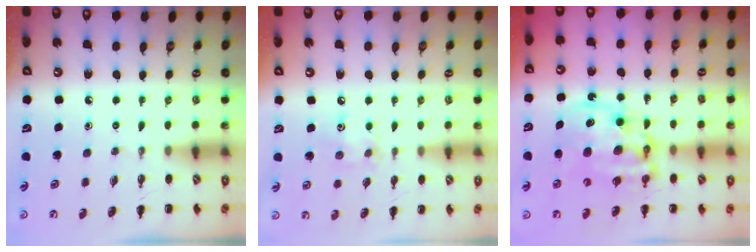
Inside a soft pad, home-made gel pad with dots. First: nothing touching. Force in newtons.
{"total": 6.6, "press": 6.5, "slide": 1.2}
{"total": 13.4, "press": 13.1, "slide": 2.9}